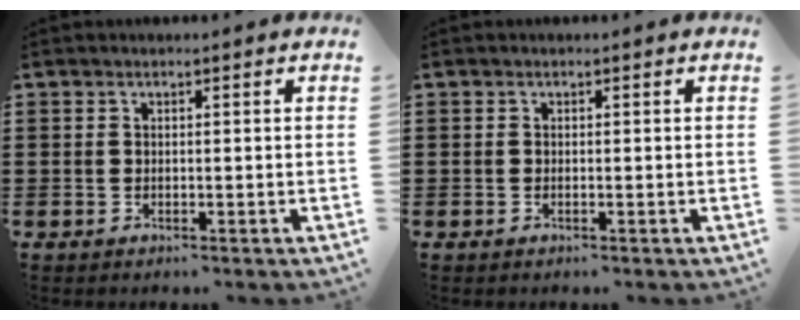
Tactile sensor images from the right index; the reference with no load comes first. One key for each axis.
{"total": 0.0}